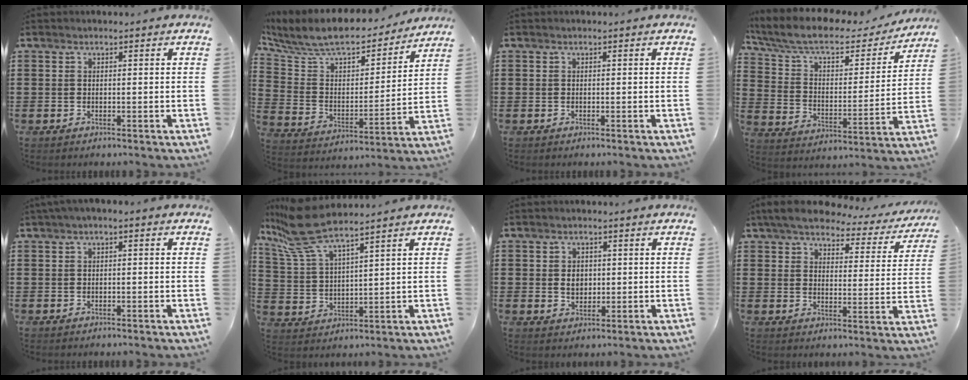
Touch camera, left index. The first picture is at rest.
{"total": 9.0, "force": [7.9, 2.5, 3.4], "torque": [-0.105, -0.055, 0.137]}
{"total": 0.0}
{"total": 8.6, "force": [6.6, 2.6, 4.8], "torque": [-0.118, -0.036, 0.110]}
{"total": 1.2, "force": [-0.4, 0.2, 1.1], "torque": [-0.017, -0.002, -0.008]}
{"total": 9.1, "force": [7.5, 1.0, 5.0], "torque": [-0.136, -0.028, 0.132]}
{"total": 2.8, "force": [0.3, 2.1, 1.8], "torque": [-0.034, 0.005, 0.003]}
{"total": 5.8, "force": [5.2, 1.1, 2.3], "torque": [-0.071, -0.028, 0.088]}